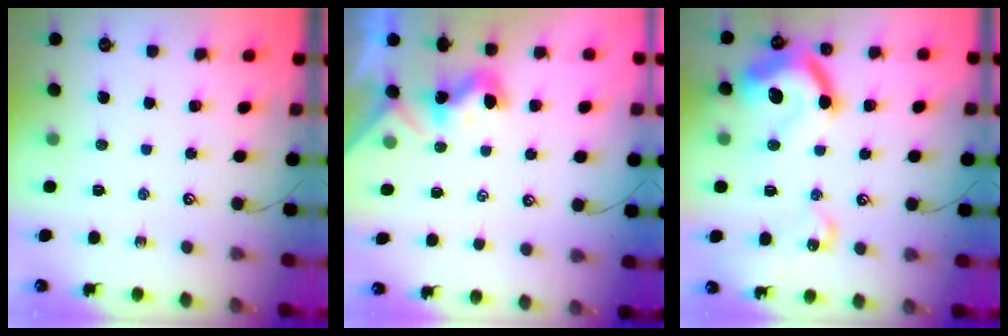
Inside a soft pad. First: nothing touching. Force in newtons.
{"total": 1.3, "press": 1.3, "slide": 0.3}
{"total": 22.6, "press": 22.5, "slide": 2.4}